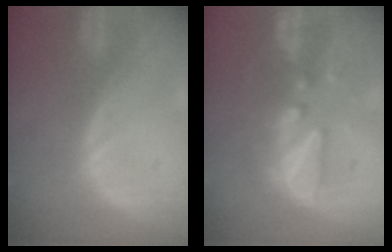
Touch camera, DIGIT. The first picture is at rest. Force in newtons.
{"total": 8.1, "press": 7.9, "slide": 1.9}